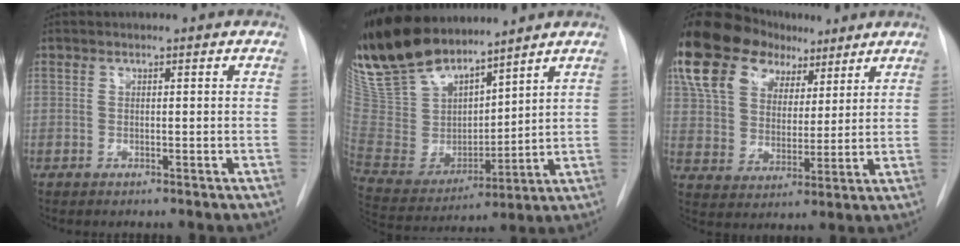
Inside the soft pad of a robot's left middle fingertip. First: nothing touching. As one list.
[{"total": 19.8, "force": [16.8, 6.5, 8.0], "torque": [-0.176, 0.009, 0.330]}, {"total": 19.4, "force": [11.9, 12.0, 9.5], "torque": [-0.201, 0.066, 0.214]}]